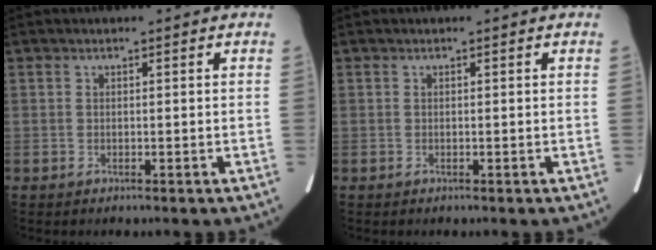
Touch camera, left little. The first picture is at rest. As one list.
[{"total": 0.0}]